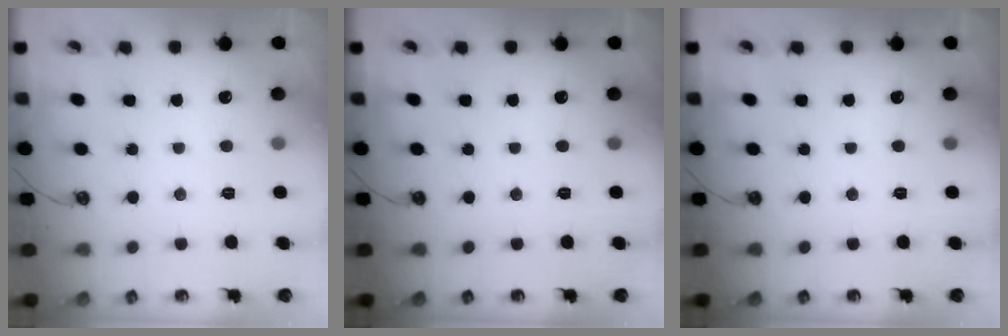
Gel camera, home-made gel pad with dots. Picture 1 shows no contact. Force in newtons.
{"total": 0.0}
{"total": 0.0}